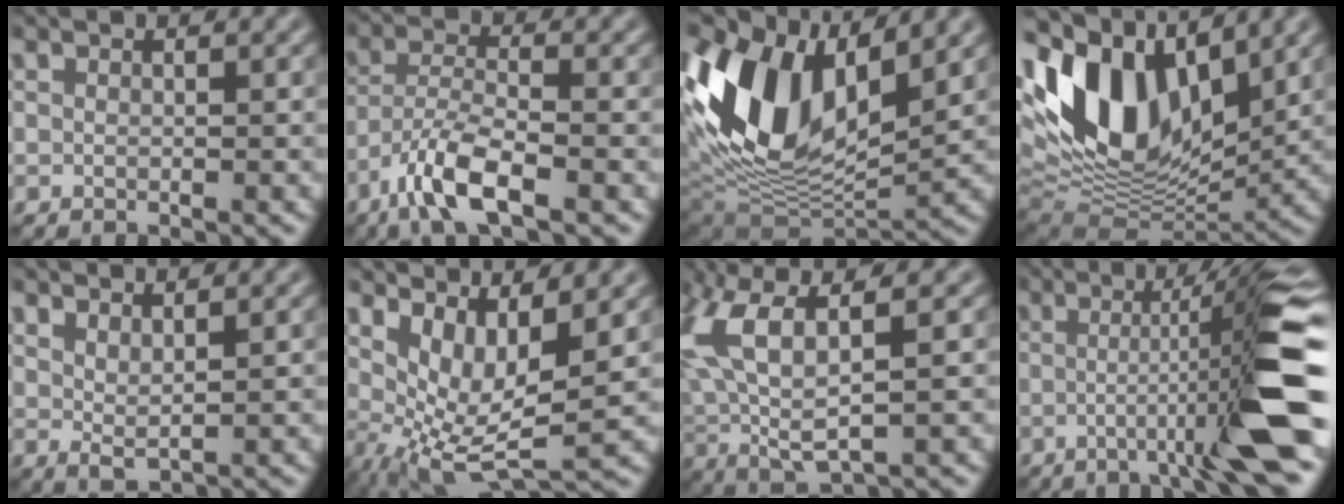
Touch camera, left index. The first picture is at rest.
{"total": 5.4, "force": [-3.9, 0.9, 3.6], "torque": [-0.070, 0.002, -0.079]}
{"total": 12.6, "force": [3.1, 7.0, 10.1], "torque": [-0.199, 0.005, 0.058]}
{"total": 13.6, "force": [4.7, 7.5, 10.3], "torque": [-0.199, 0.016, 0.091]}
{"total": 1.6, "force": [1.3, 0.1, 0.9], "torque": [-0.013, 0.000, 0.032]}
{"total": 6.8, "force": [0.9, 2.2, 6.4], "torque": [-0.120, -0.005, 0.029]}
{"total": 8.9, "force": [1.8, 3.6, 7.9], "torque": [-0.193, 0.011, 0.043]}
{"total": 9.3, "force": [-1.7, 0.3, 9.2], "torque": [-0.125, 0.002, -0.025]}